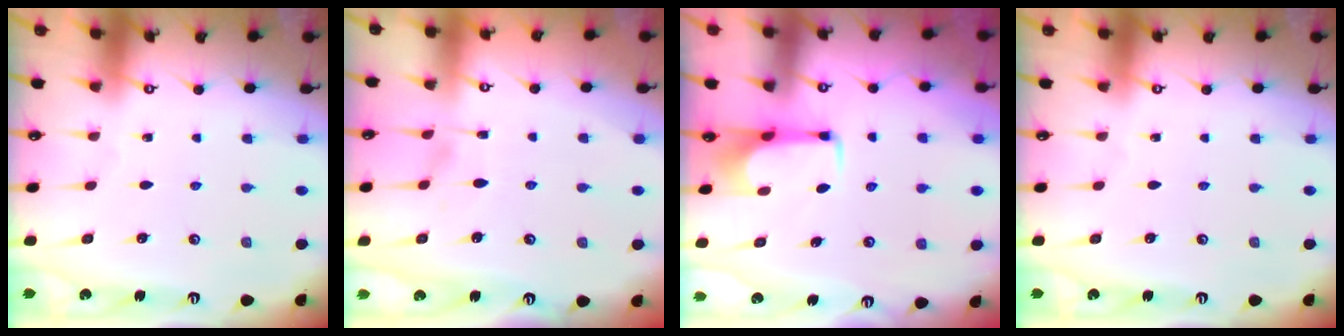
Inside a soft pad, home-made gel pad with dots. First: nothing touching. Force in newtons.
{"total": 0.9, "press": 0.6, "slide": 0.7}
{"total": 1.7, "press": 1.7, "slide": 0.4}
{"total": 0.0}